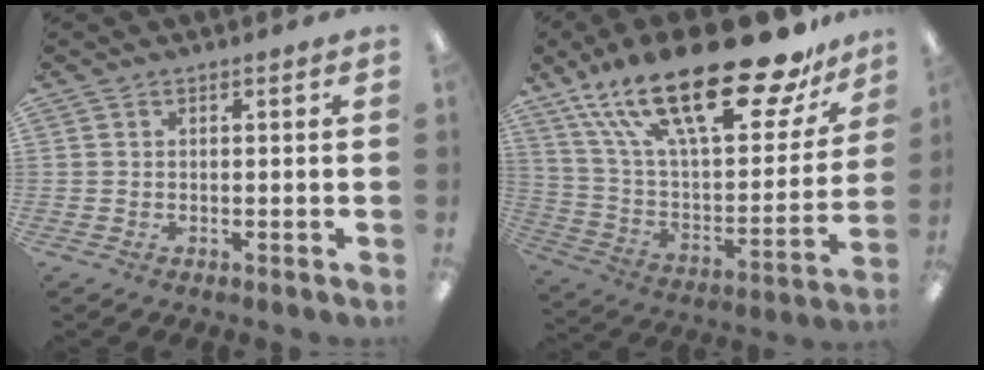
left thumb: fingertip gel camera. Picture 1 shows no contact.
{"total": 30.2, "force": [19.5, 10.6, 20.5], "torque": [-0.367, -0.119, 0.327]}